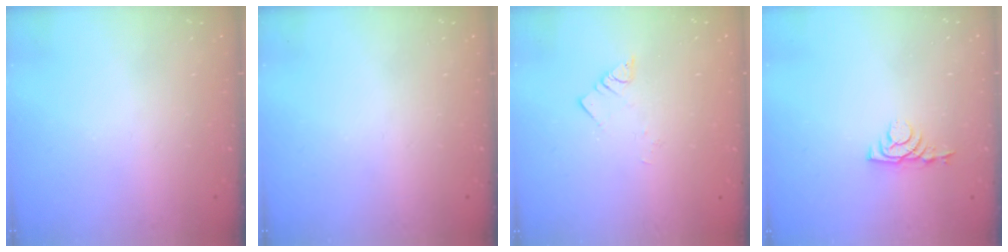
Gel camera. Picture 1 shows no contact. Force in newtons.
{"total": 0.0}
{"total": 2.9, "press": 2.8, "slide": 0.6}
{"total": 3.7, "press": 3.7, "slide": 0.6}